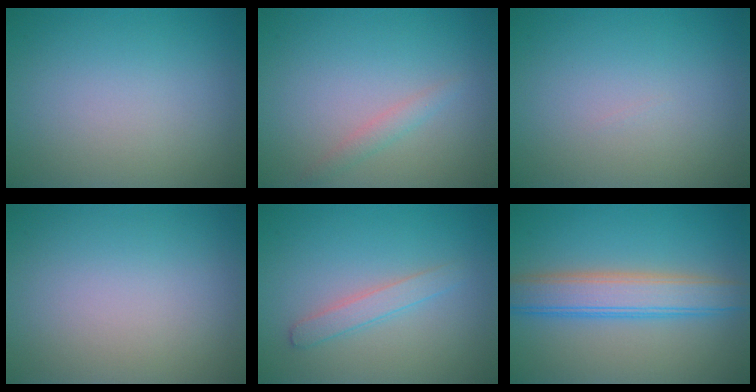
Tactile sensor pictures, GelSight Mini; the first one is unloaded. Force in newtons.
{"total": 1.2, "press": 1.2, "slide": 0.0}
{"total": 0.0}
{"total": 0.0}
{"total": 1.7, "press": 1.7, "slide": 0.1}
{"total": 5.4, "press": 5.4, "slide": 0.2}